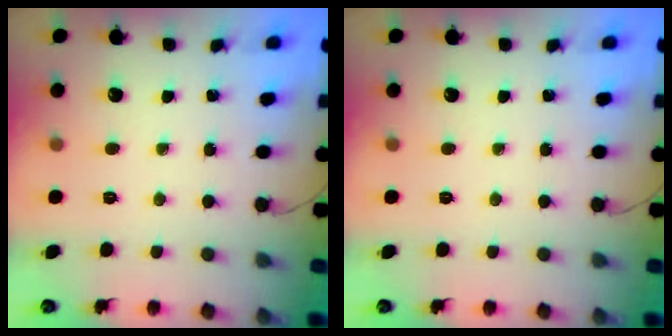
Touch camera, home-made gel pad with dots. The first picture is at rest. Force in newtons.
{"total": 0.0}